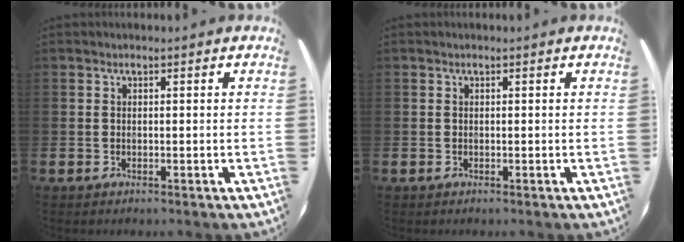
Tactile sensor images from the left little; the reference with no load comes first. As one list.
[{"total": 0.0}]